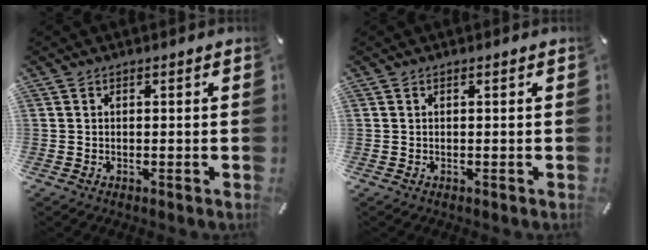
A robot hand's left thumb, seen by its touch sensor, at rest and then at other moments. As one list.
[{"total": 0.0}]